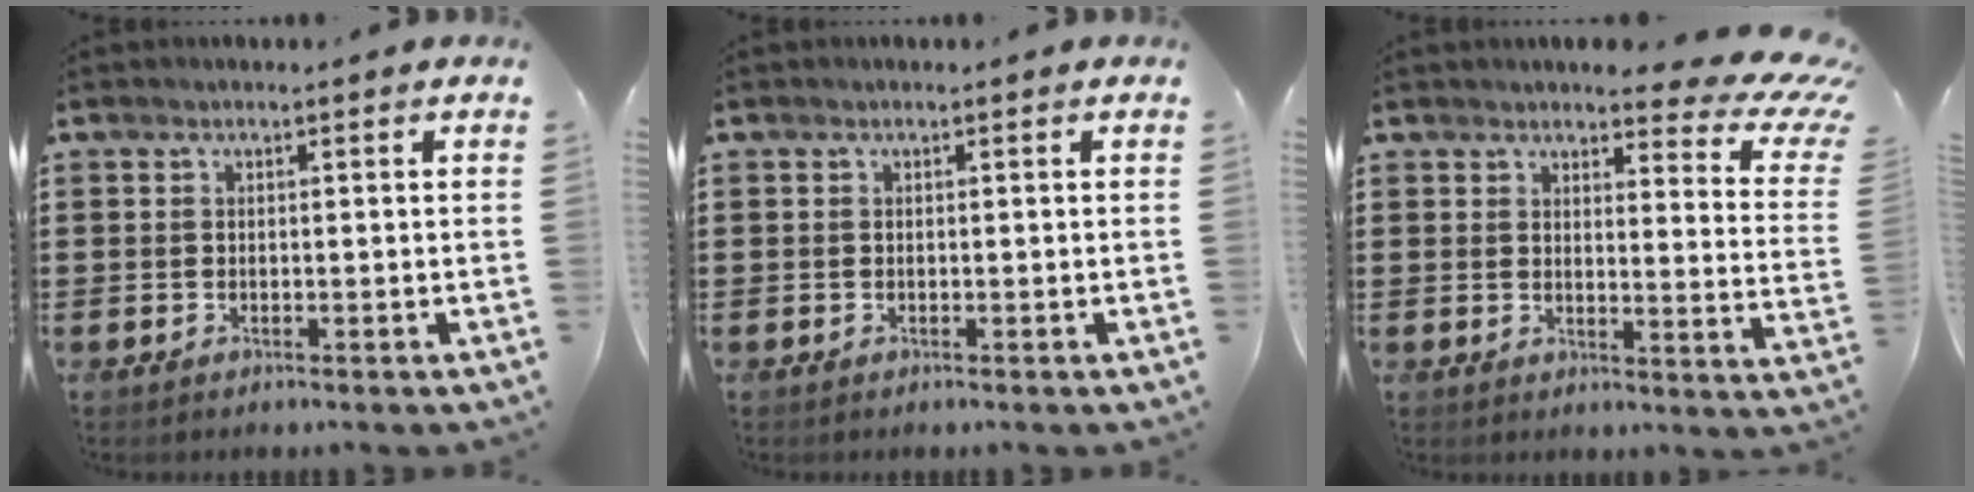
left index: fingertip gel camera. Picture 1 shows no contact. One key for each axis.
{"total": 0.0}
{"total": 5.8, "fx": 4.8, "fy": 1.0, "fz": 3.1, "tx": -0.051, "ty": -0.032, "tz": 0.077}